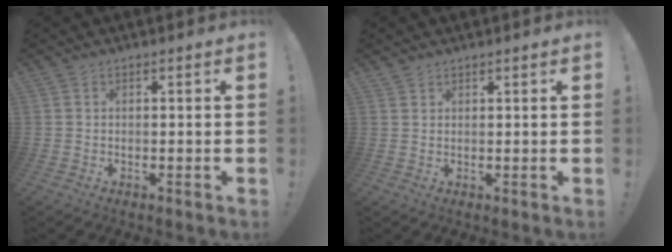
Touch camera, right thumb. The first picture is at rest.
{"total": 1.3, "force": [1.2, 0.5, 0.1], "torque": [0.002, -0.007, 0.024]}